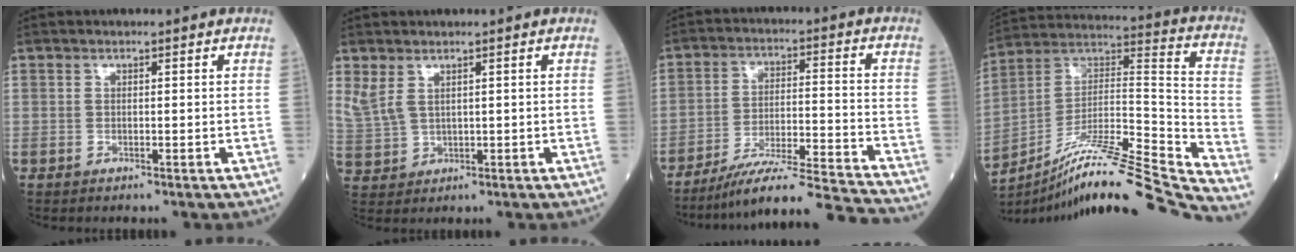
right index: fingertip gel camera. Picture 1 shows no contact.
{"total": 3.9, "force": [2.1, 2.2, 2.5], "torque": [-0.068, 0.006, 0.058]}
{"total": 16.4, "force": [-15.3, -1.7, 5.6], "torque": [-0.093, -0.001, -0.246]}
{"total": 24.2, "force": [-21.2, -1.4, 11.6], "torque": [-0.170, 0.010, -0.347]}